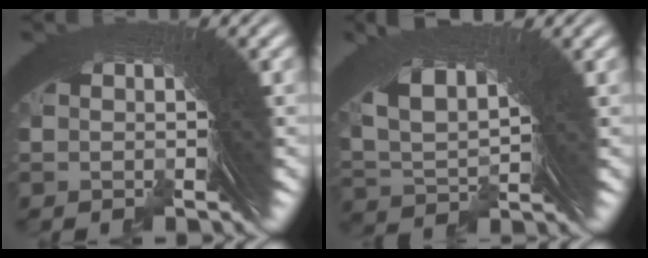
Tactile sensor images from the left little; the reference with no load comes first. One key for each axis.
{"total": 8.3, "fx": 4.1, "fy": 5.0, "fz": 5.3, "tx": -0.123, "ty": -0.005, "tz": 0.072}